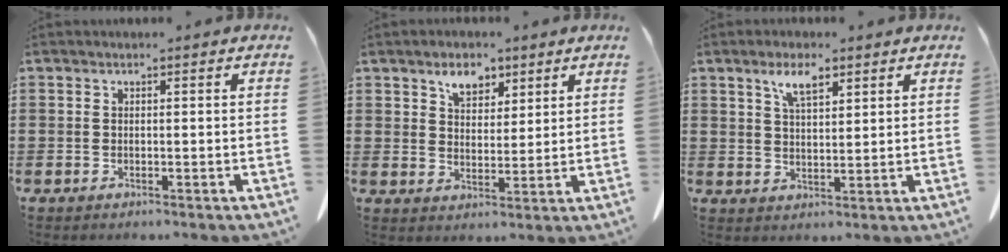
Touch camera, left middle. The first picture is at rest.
{"total": 4.9, "force": [3.5, 2.9, 2.0], "torque": [-0.035, 0.002, 0.062]}
{"total": 5.2, "force": [3.3, 1.8, 3.6], "torque": [-0.072, 0.002, 0.057]}